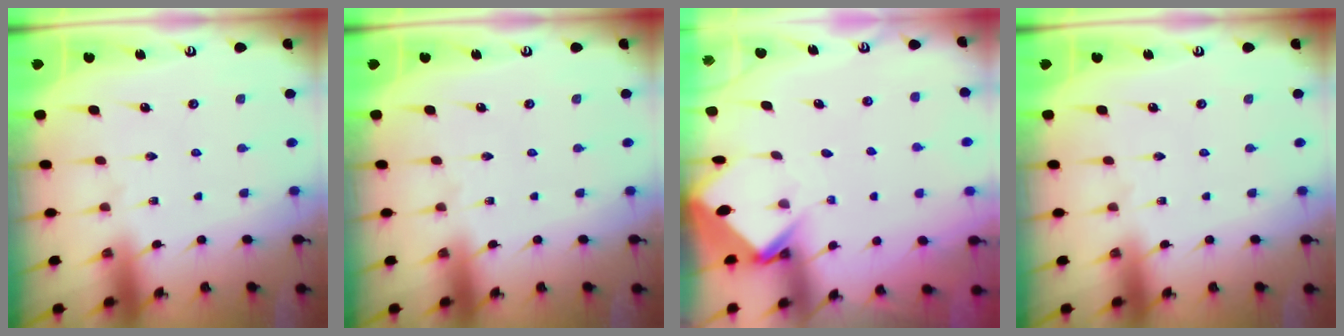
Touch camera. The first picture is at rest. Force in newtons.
{"total": 0.0}
{"total": 3.7, "press": 3.7, "slide": 0.2}
{"total": 0.0}